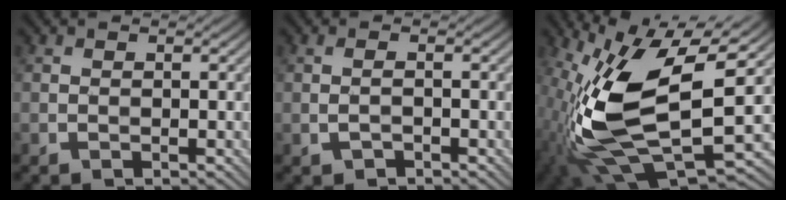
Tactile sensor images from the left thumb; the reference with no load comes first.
{"total": 1.0, "force": [-0.7, 0.3, 0.7], "torque": [-0.019, 0.003, -0.013]}
{"total": 15.8, "force": [-0.2, 7.2, 14.1], "torque": [-0.309, -0.018, -0.002]}